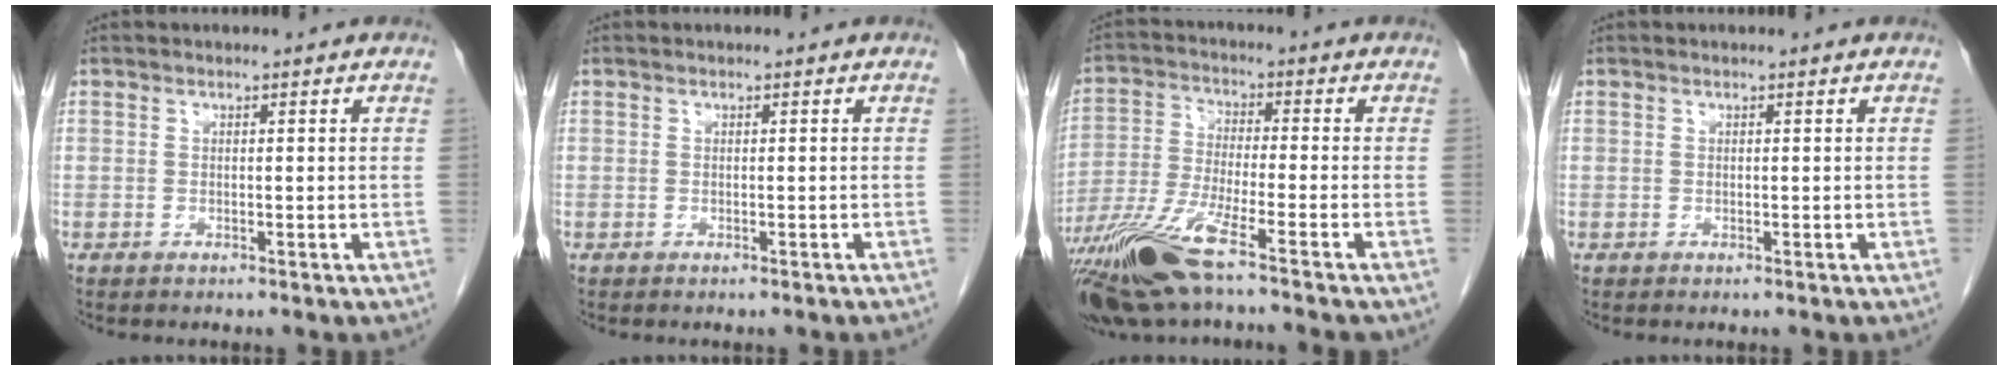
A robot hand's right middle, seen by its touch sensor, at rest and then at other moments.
{"total": 0.7, "force": [-0.6, 0.0, 0.3], "torque": [-0.004, 0.001, -0.010]}
{"total": 12.2, "force": [-8.2, 0.2, 9.0], "torque": [-0.184, -0.030, -0.153]}
{"total": 0.0}